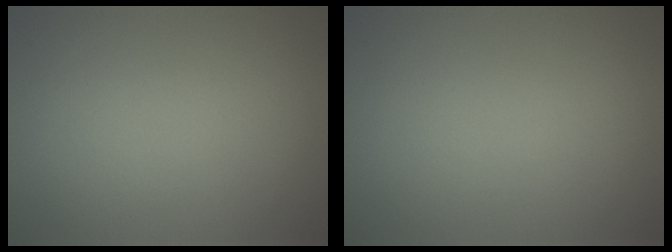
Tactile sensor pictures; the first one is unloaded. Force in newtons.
{"total": 0.0}